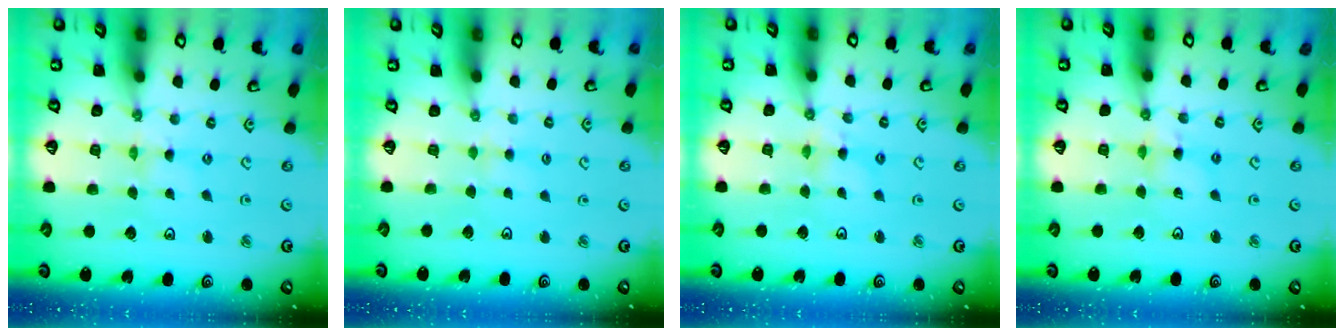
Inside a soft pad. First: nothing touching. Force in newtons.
{"total": 2.8, "press": 2.7, "slide": 0.5}
{"total": 3.2, "press": 3.2, "slide": 0.4}
{"total": 3.9, "press": 3.9, "slide": 0.3}